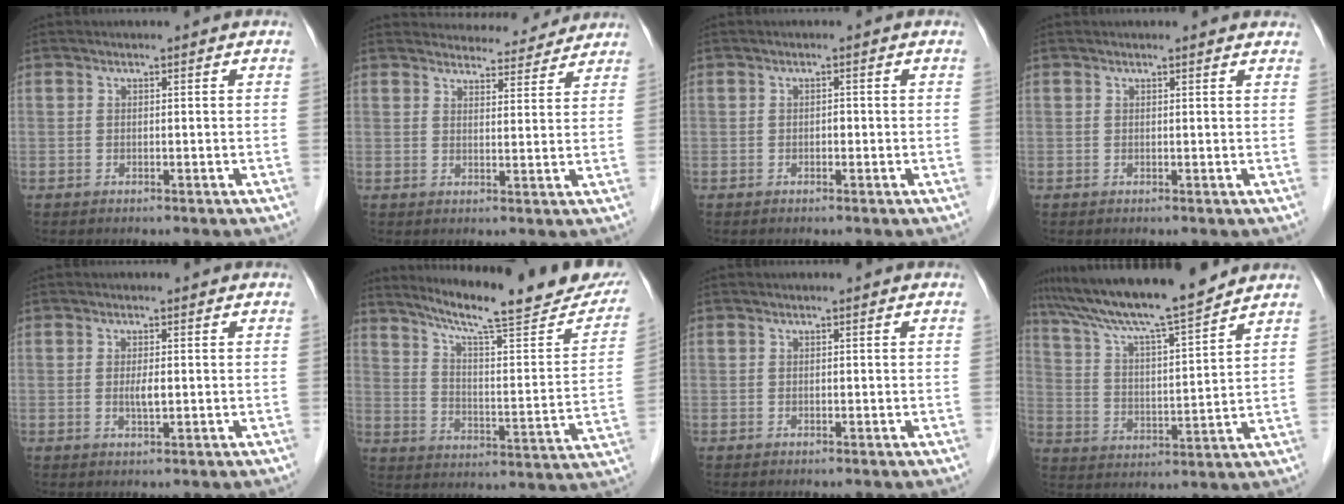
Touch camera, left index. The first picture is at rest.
{"total": 8.9, "force": [8.6, 2.0, 0.9], "torque": [0.005, 0.005, 0.095]}
{"total": 0.6, "force": [-0.2, 0.4, 0.5], "torque": [-0.005, 0.002, -0.005]}
{"total": 3.0, "force": [2.9, 0.6, 0.7], "torque": [-0.012, 0.007, 0.020]}
{"total": 1.9, "force": [0.0, 0.4, 1.8], "torque": [-0.038, -0.002, 0.000]}
{"total": 23.6, "force": [20.4, 2.6, 11.6], "torque": [-0.171, -0.046, 0.270]}
{"total": 0.0}
{"total": 14.6, "force": [12.9, -0.2, 6.7], "torque": [-0.123, 0.007, 0.220]}